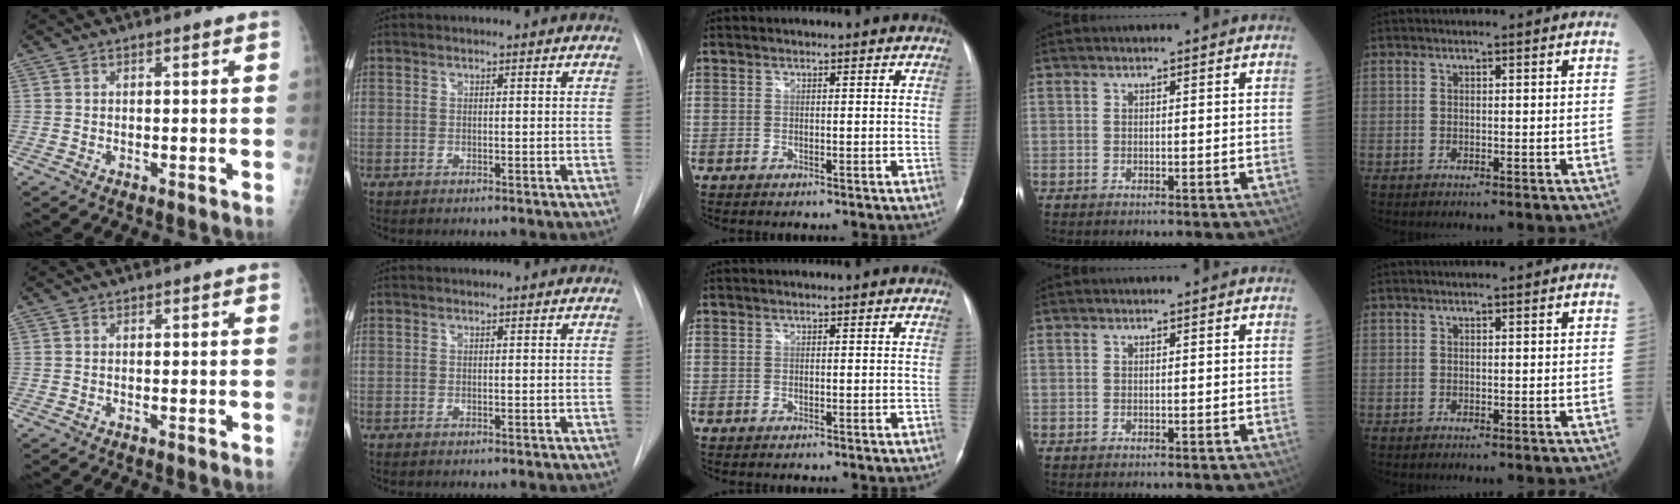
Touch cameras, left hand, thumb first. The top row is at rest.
{}